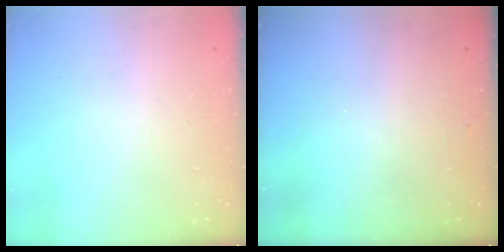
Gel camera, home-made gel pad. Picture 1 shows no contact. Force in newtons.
{"total": 2.5, "press": 2.5, "slide": 0.2}